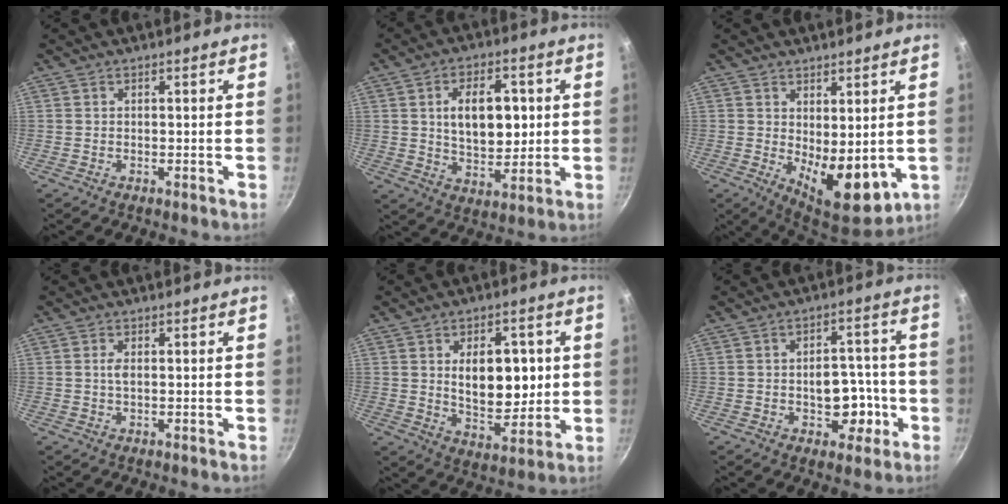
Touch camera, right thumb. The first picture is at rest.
{"total": 12.6, "force": [2.1, 7.5, 9.9], "torque": [-0.126, -0.006, 0.038]}
{"total": 10.3, "force": [0.6, 5.0, 8.9], "torque": [-0.105, -0.030, 0.021]}
{"total": 1.6, "force": [0.2, 0.6, 1.4], "torque": [-0.028, 0.000, 0.004]}
{"total": 13.8, "force": [1.9, 8.2, 10.9], "torque": [-0.115, -0.019, 0.036]}
{"total": 9.3, "force": [-2.6, 6.3, 6.3], "torque": [-0.042, 0.024, -0.029]}